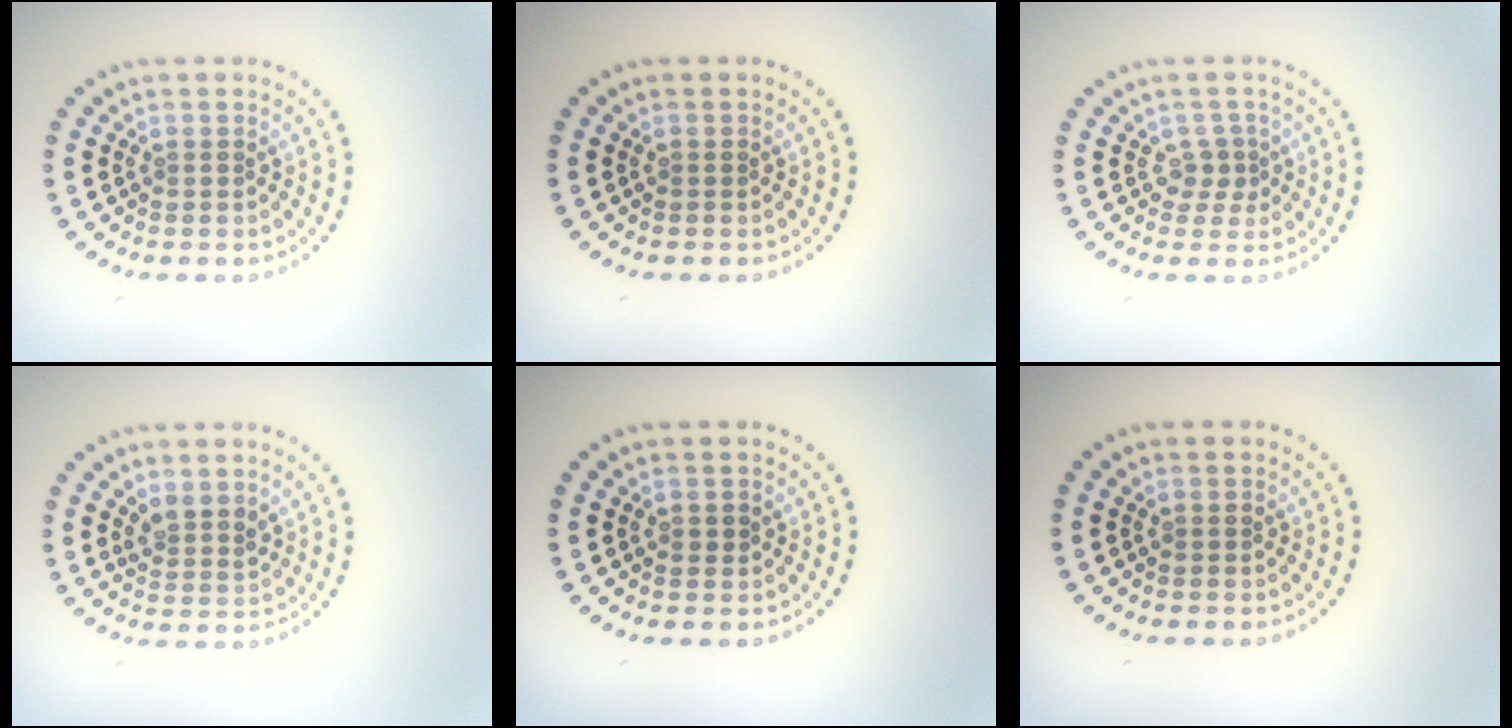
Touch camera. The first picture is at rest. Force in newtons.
{"total": 0.0}
{"total": 1.5, "press": 1.2, "slide": 1.0}
{"total": 2.0, "press": 1.6, "slide": 1.1}
{"total": 0.8, "press": 0.8, "slide": 0.1}
{"total": 0.0}